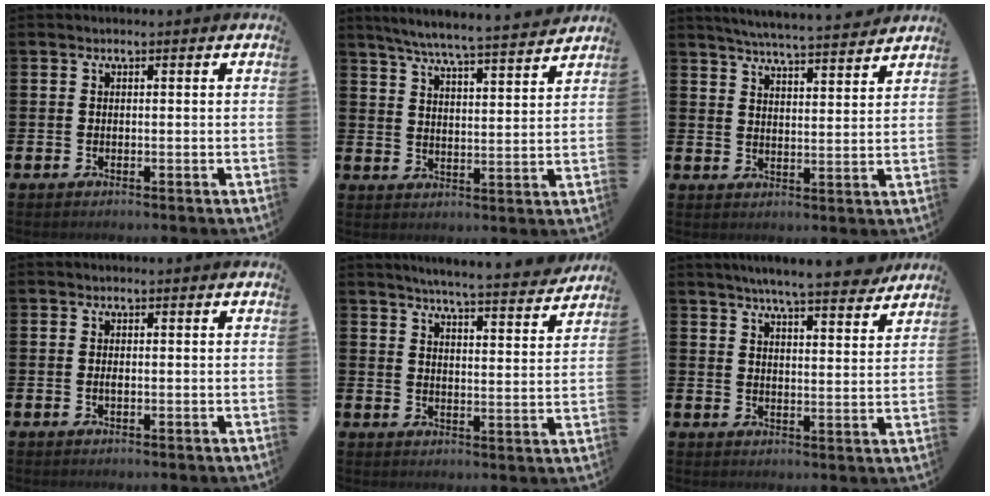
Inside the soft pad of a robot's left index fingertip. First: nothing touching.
{"total": 6.5, "force": [6.2, -0.2, 2.1], "torque": [-0.055, -0.044, 0.106]}
{"total": 5.7, "force": [5.6, -0.2, 1.2], "torque": [-0.035, -0.038, 0.096]}
{"total": 0.6, "force": [0.0, 0.2, 0.6], "torque": [-0.010, -0.001, -0.002]}
{"total": 5.9, "force": [5.7, -0.4, 1.2], "torque": [-0.039, -0.041, 0.098]}
{"total": 6.9, "force": [6.6, 0.1, 2.2], "torque": [-0.050, -0.037, 0.114]}